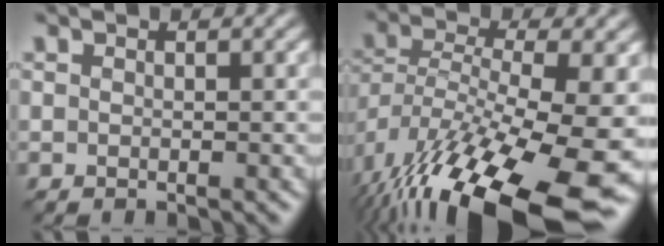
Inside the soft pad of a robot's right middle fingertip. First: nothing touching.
{"total": 17.7, "force": [-8.7, 6.2, 14.1], "torque": [-0.277, -0.024, -0.131]}